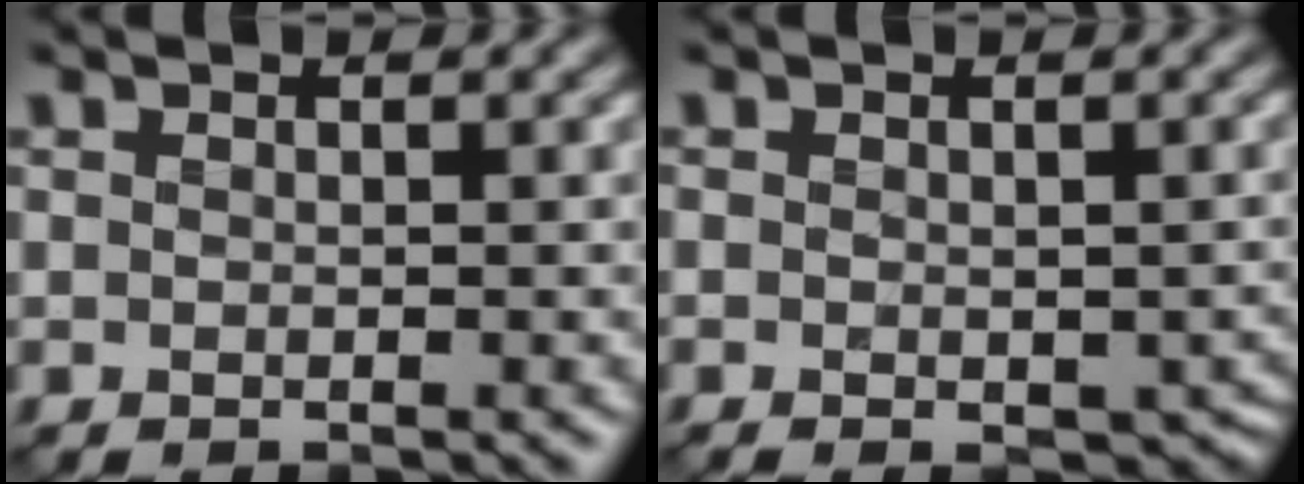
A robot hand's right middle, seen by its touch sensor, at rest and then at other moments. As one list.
[{"total": 4.6, "force": [-1.3, 2.6, 3.5], "torque": [-0.049, -0.024, -0.009]}]